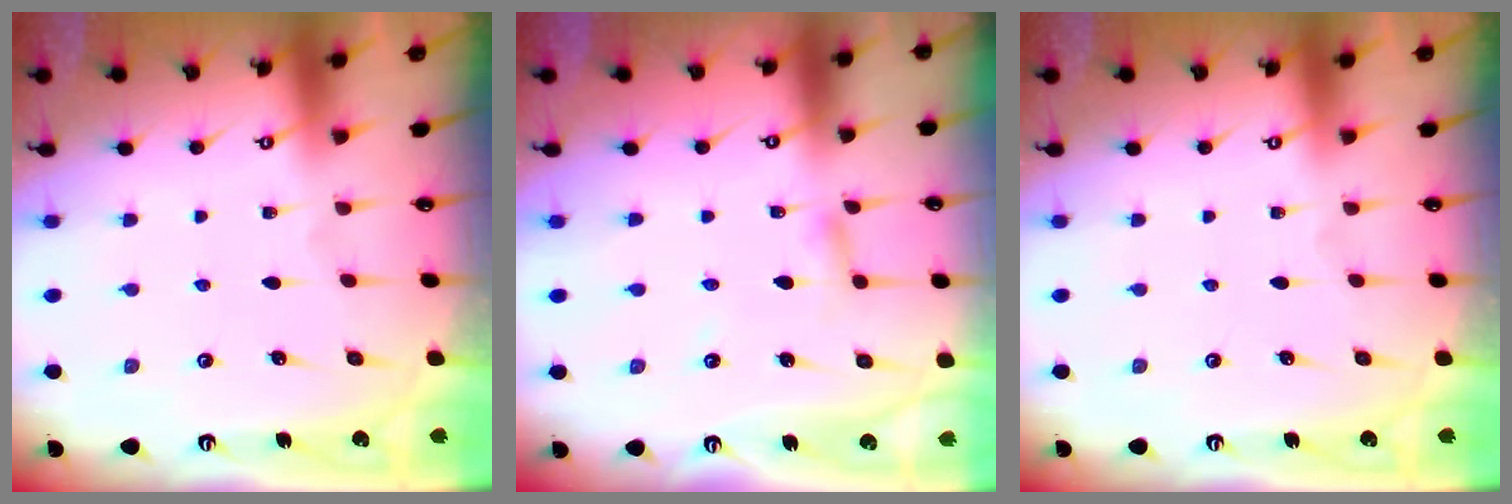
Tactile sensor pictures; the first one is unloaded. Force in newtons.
{"total": 2.8, "press": 2.8, "slide": 0.2}
{"total": 0.0}